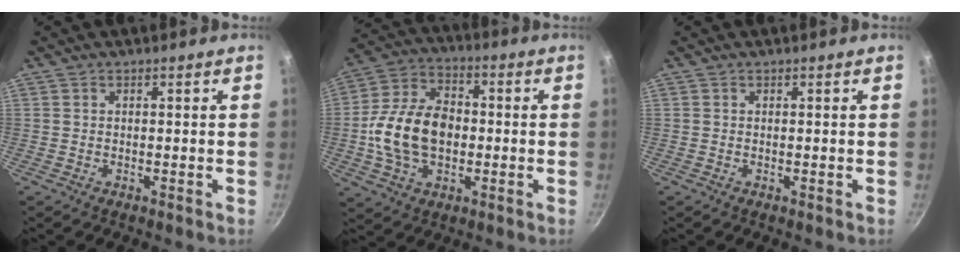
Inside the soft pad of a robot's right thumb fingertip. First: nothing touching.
{"total": 15.8, "force": [-1.3, 10.9, 11.5], "torque": [-0.186, 0.027, -0.033]}
{"total": 0.0}